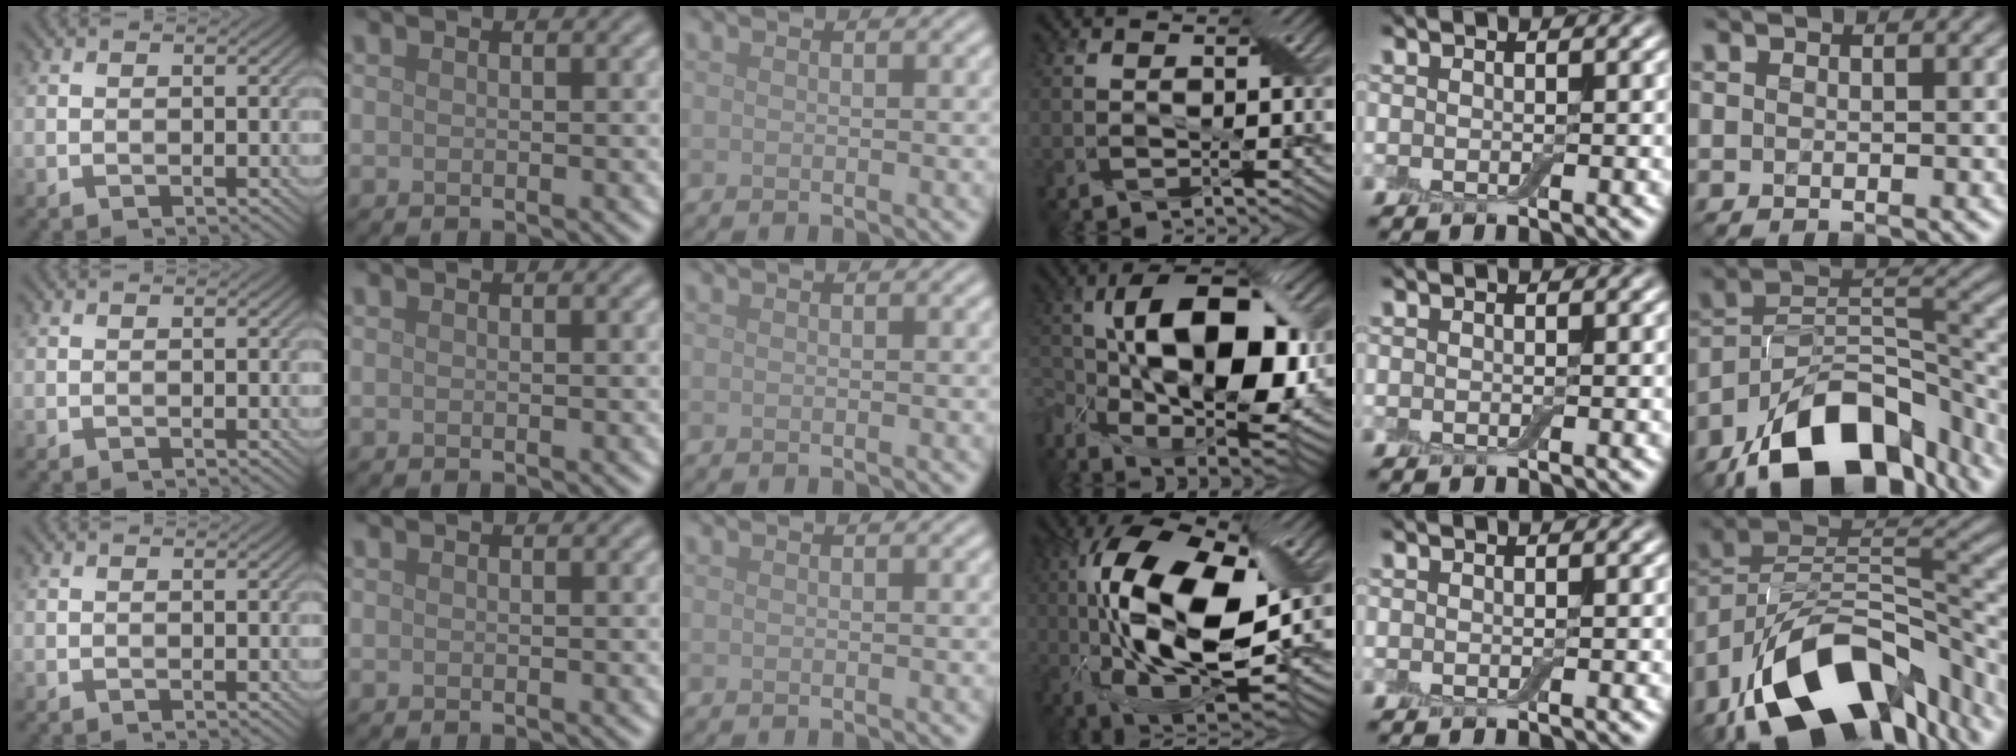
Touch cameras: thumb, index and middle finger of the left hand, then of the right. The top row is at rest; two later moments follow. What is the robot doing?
{"motion": "open", "object": "airpods case & airpods"}